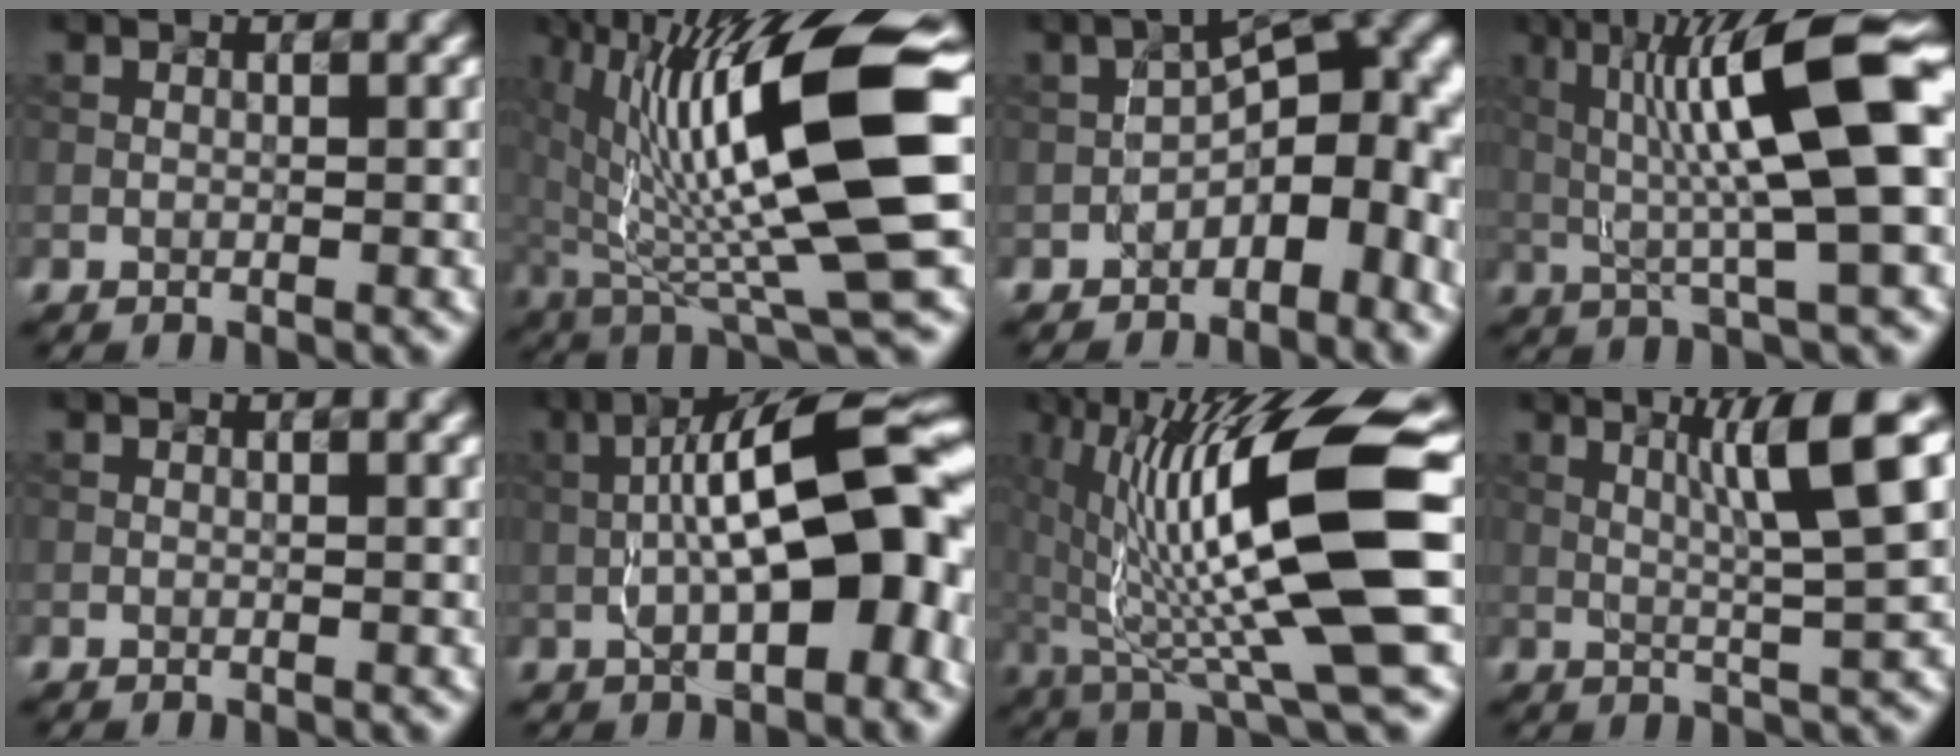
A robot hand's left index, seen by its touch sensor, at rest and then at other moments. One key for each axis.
{"total": 15.0, "fx": 1.8, "fy": 3.0, "fz": 14.6, "tx": -0.246, "ty": 0.003, "tz": 0.042}
{"total": 8.4, "fx": -2.4, "fy": 4.4, "fz": 6.7, "tx": -0.070, "ty": 0.020, "tz": -0.044}
{"total": 12.2, "fx": 2.1, "fy": 2.2, "fz": 11.9, "tx": -0.196, "ty": 0.019, "tz": 0.041}
{"total": 0.7, "fx": 0.2, "fy": 0.3, "fz": 0.6, "tx": -0.007, "ty": 0.002, "tz": 0.001}
{"total": 13.2, "fx": -0.4, "fy": 4.1, "fz": 12.6, "tx": -0.167, "ty": 0.037, "tz": -0.008}
{"total": 14.4, "fx": 0.5, "fy": 2.4, "fz": 14.2, "tx": -0.240, "ty": 0.008, "tz": 0.024}
{"total": 7.3, "fx": 1.9, "fy": 0.4, "fz": 7.1, "tx": -0.118, "ty": 0.011, "tz": 0.043}